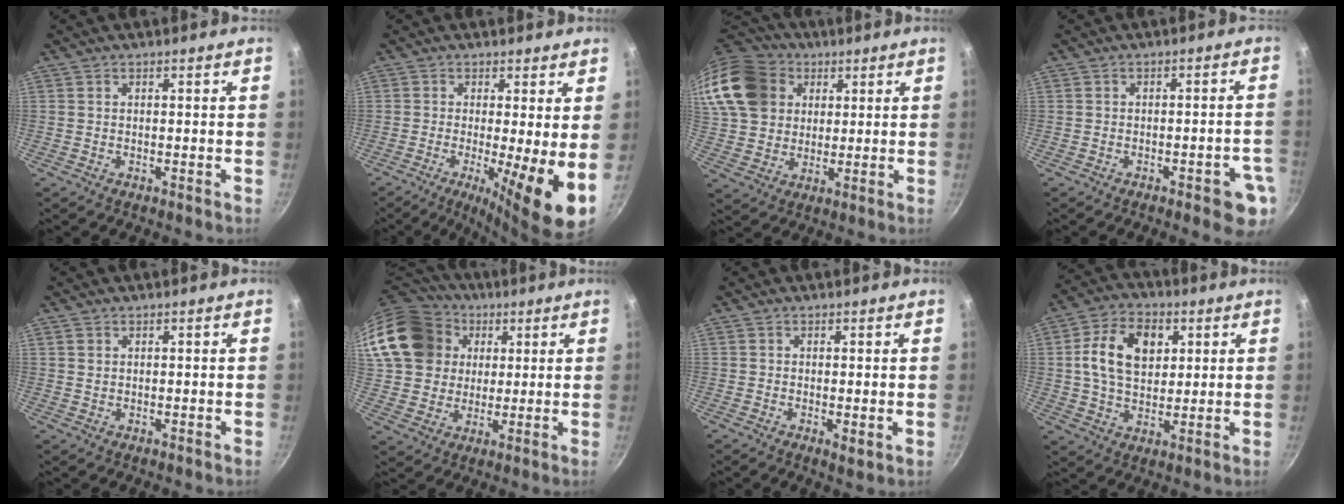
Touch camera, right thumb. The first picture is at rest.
{"total": 10.8, "force": [-1.3, 1.9, 10.6], "torque": [-0.153, -0.019, -0.019]}
{"total": 19.7, "force": [7.8, 15.6, 9.1], "torque": [-0.186, 0.011, 0.148]}
{"total": 7.0, "force": [-3.0, 2.3, 5.9], "torque": [-0.053, 0.021, -0.029]}
{"total": 1.0, "force": [0.5, 0.8, 0.3], "torque": [-0.005, -0.001, 0.008]}
{"total": 20.5, "force": [6.7, 17.0, 9.3], "torque": [-0.173, 0.023, 0.130]}
{"total": 1.8, "force": [0.2, 0.7, 1.7], "torque": [-0.026, -0.011, 0.001]}
{"total": 13.0, "force": [3.2, 8.9, 9.0], "torque": [-0.137, 0.003, 0.046]}